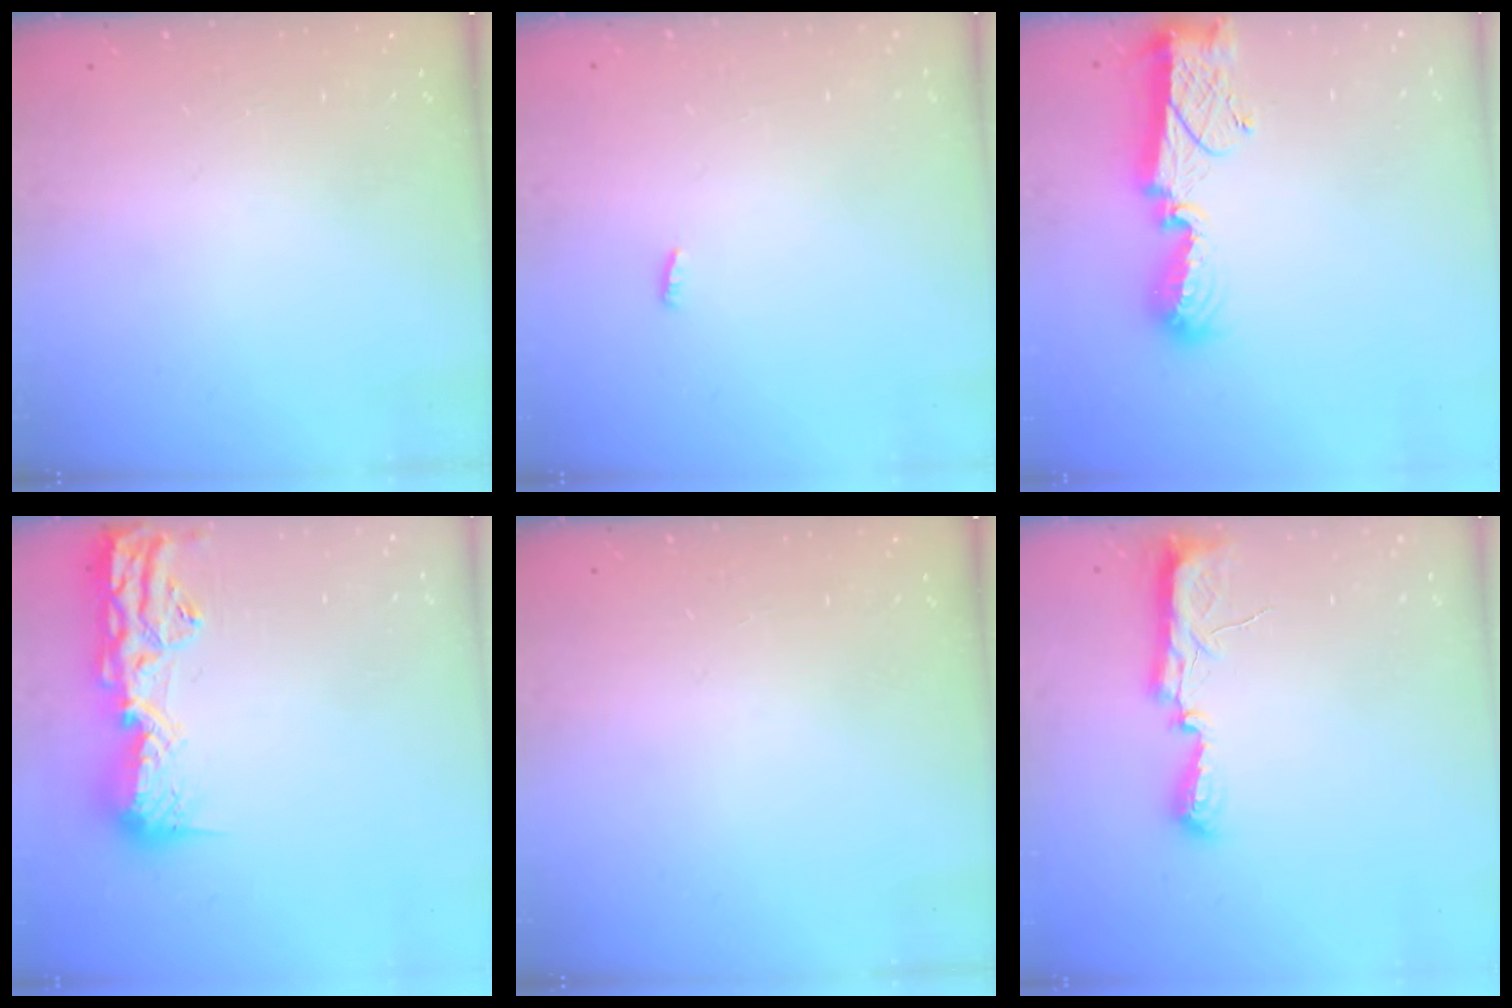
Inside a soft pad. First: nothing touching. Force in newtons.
{"total": 2.3, "press": 2.1, "slide": 0.8}
{"total": 11.4, "press": 11.4, "slide": 0.8}
{"total": 16.3, "press": 15.9, "slide": 3.5}
{"total": 0.0}
{"total": 8.1, "press": 8.1, "slide": 1.0}